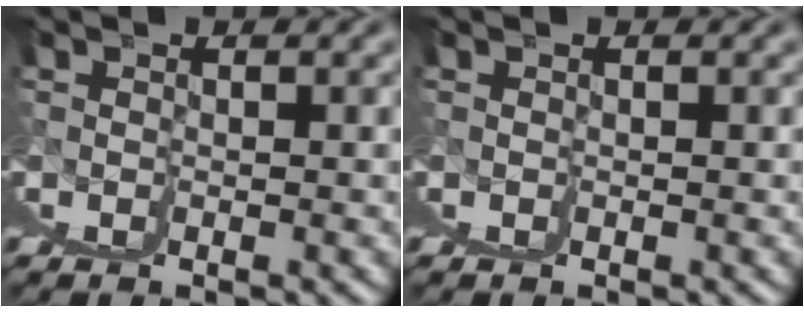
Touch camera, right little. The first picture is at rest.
{"total": 0.0}